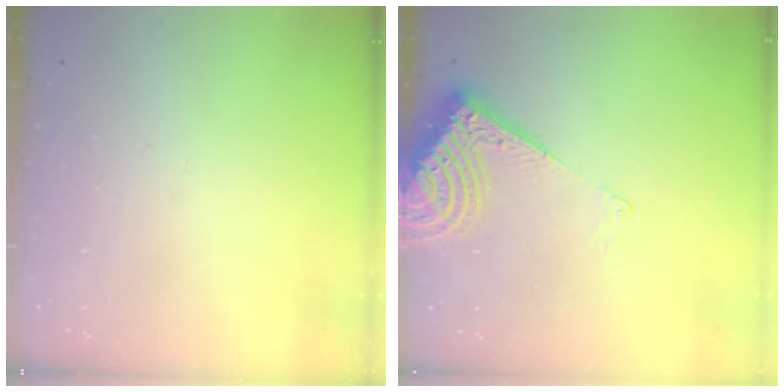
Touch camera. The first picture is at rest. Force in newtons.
{"total": 8.8, "press": 8.7, "slide": 1.6}